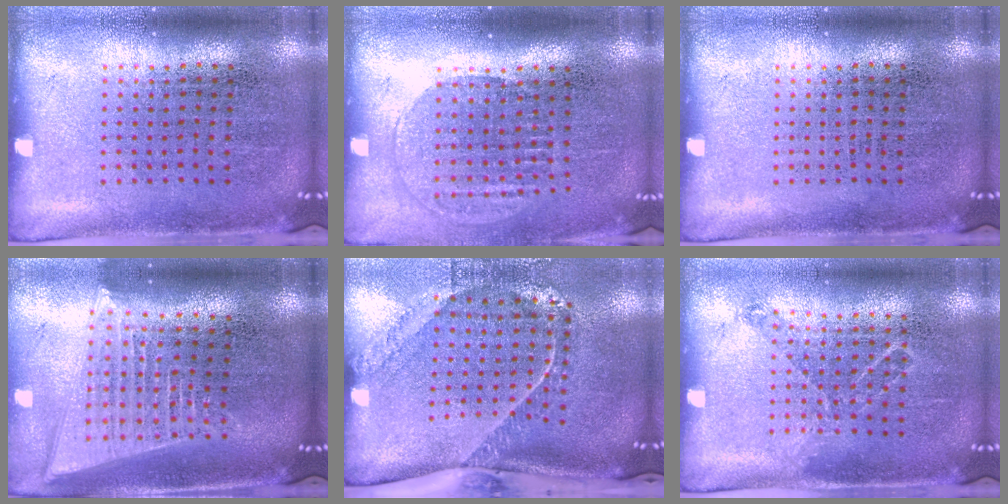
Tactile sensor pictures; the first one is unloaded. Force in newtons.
{"total": 1.4, "press": 1.2, "slide": 0.7}
{"total": 0.0}
{"total": 2.1, "press": 1.8, "slide": 1.1}
{"total": 2.6, "press": 1.7, "slide": 1.9}
{"total": 0.9, "press": 0.8, "slide": 0.2}